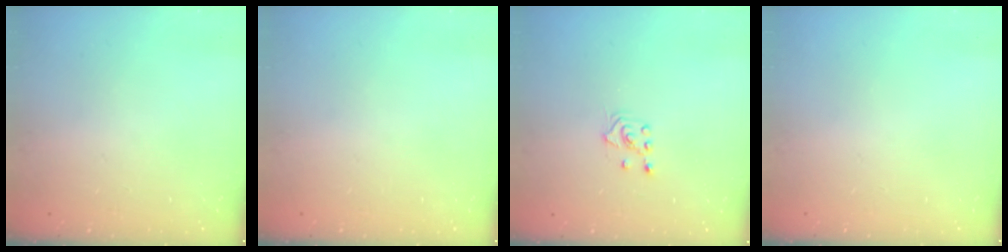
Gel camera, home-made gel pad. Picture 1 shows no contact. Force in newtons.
{"total": 0.0}
{"total": 3.3, "press": 3.2, "slide": 0.8}
{"total": 0.0}